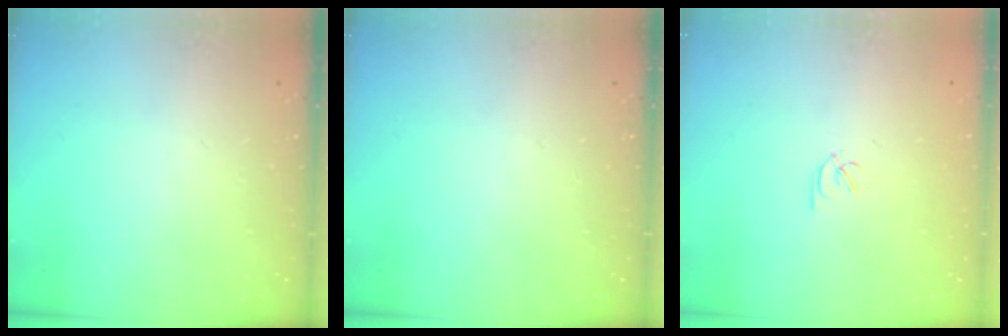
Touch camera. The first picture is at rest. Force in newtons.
{"total": 0.0}
{"total": 1.8, "press": 1.7, "slide": 0.5}